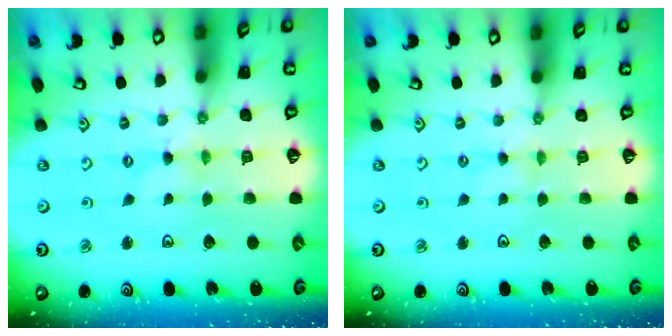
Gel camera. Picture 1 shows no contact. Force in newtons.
{"total": 1.4, "press": 1.3, "slide": 0.4}